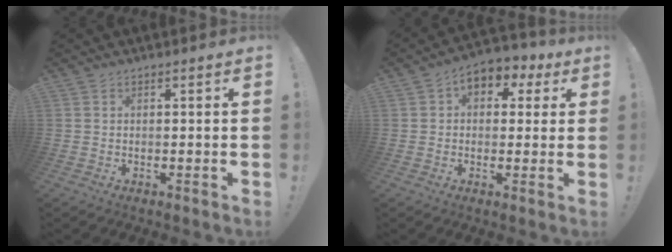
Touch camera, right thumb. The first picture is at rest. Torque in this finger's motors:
{"motor_torque": [0.72, 1.85, 0.39, -0.19, 0.00]}